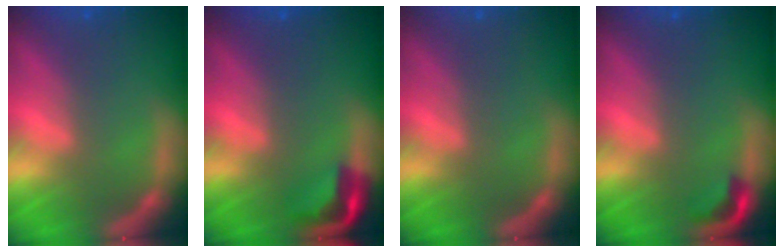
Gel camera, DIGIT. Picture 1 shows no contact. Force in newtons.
{"total": 3.5}
{"total": 0.0}
{"total": 1.9}